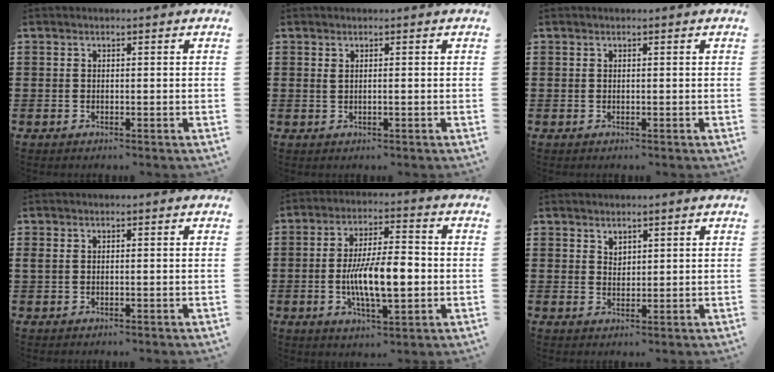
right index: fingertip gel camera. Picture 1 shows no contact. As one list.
[{"total": 0.9, "force": [0.1, 0.0, 0.9], "torque": [-0.017, -0.002, 0.001]}, {"total": 0.0}, {"total": 0.6, "force": [0.0, 0.1, 0.6], "torque": [-0.013, 0.000, 0.000]}, {"total": 10.5, "force": [-1.6, 3.8, 9.6], "torque": [-0.177, -0.007, -0.034]}, {"total": 1.7, "force": [1.5, 0.8, 0.3], "torque": [-0.007, 0.001, 0.028]}]